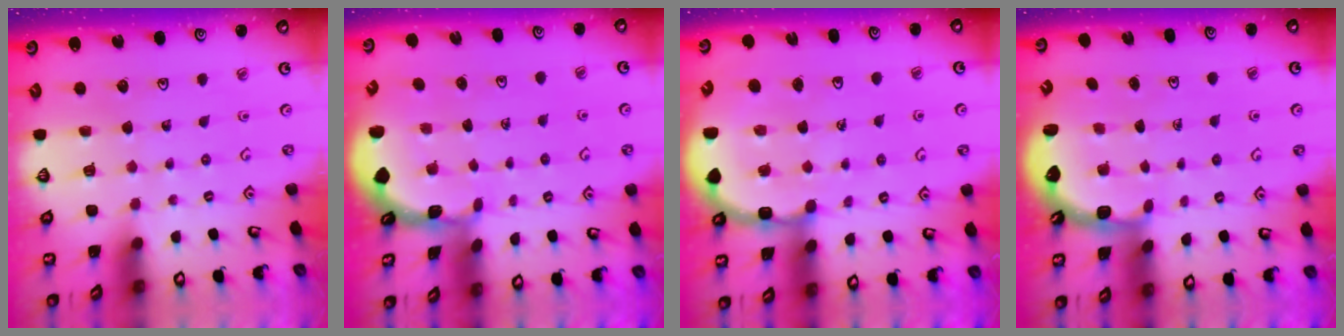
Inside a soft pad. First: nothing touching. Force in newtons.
{"total": 1.5, "press": 1.5, "slide": 0.2}
{"total": 8.7, "press": 8.4, "slide": 2.1}
{"total": 2.6, "press": 2.2, "slide": 1.4}